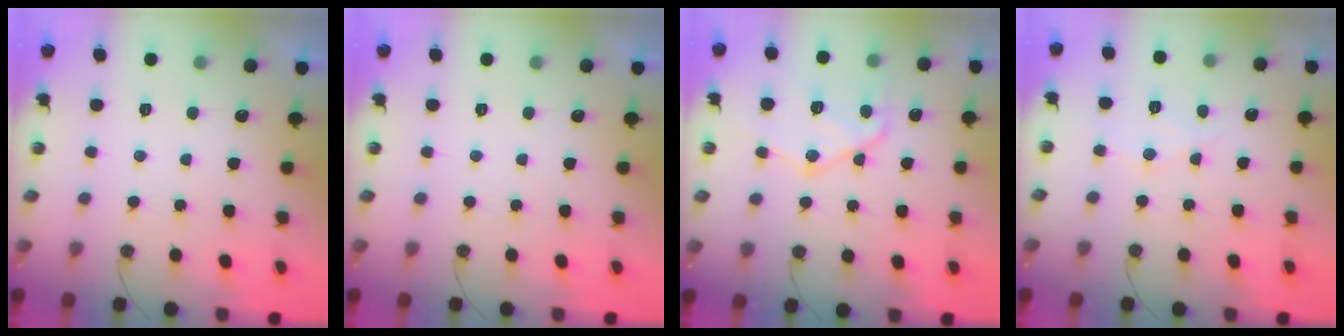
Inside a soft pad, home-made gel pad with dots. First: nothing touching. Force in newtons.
{"total": 0.0}
{"total": 15.9, "press": 15.9, "slide": 1.5}
{"total": 8.0, "press": 8.0, "slide": 0.6}